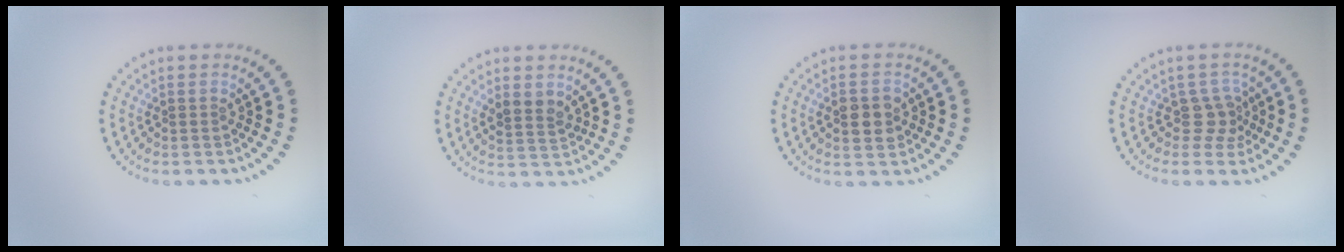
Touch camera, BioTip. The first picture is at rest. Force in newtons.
{"total": 2.0, "press": 1.8, "slide": 0.8}
{"total": 2.4, "press": 2.4, "slide": 0.1}
{"total": 2.2, "press": 1.6, "slide": 1.6}